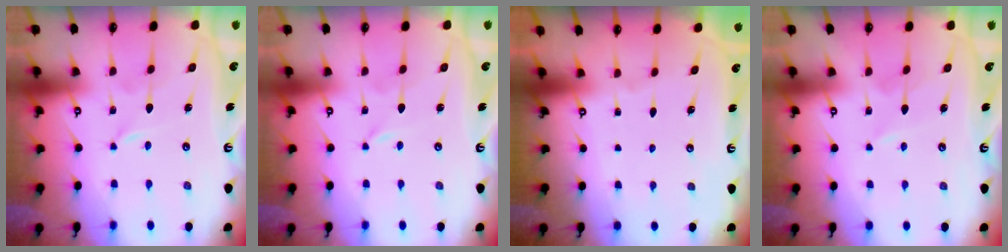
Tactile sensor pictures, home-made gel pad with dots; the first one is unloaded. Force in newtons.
{"total": 0.0}
{"total": 0.0}
{"total": 2.7, "press": 2.7, "slide": 0.4}